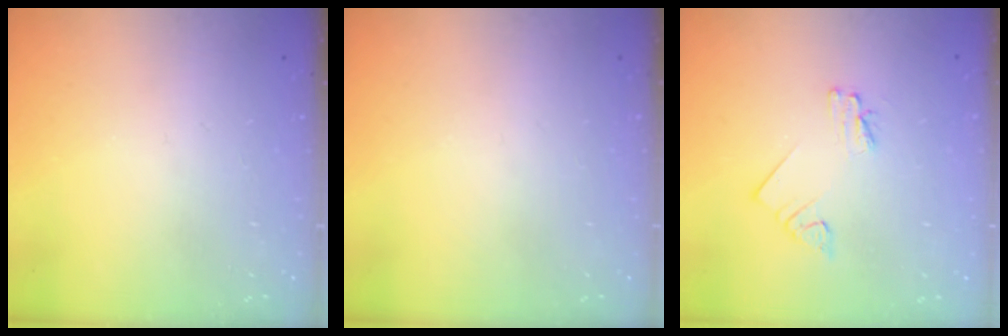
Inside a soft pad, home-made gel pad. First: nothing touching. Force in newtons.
{"total": 0.0}
{"total": 2.3, "press": 2.3, "slide": 0.1}